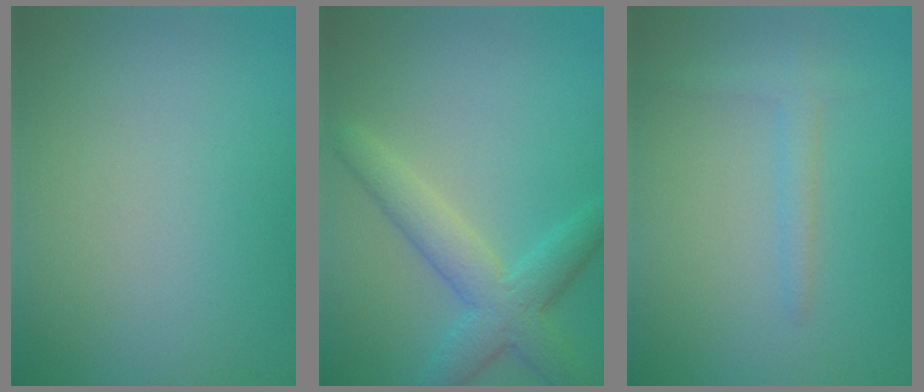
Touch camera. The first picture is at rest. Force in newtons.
{"total": 4.4, "press": 4.4, "slide": 0.0}
{"total": 1.4, "press": 1.4, "slide": 0.2}